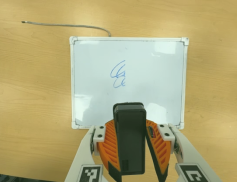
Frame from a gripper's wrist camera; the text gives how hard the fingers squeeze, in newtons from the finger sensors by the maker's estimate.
{"total": 8.5, "left": 8.6, "right": 8.3}